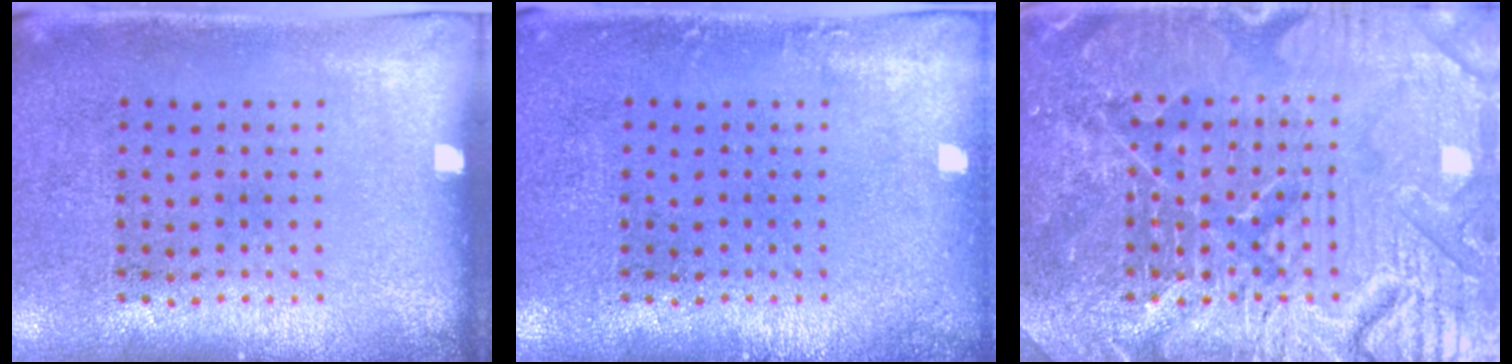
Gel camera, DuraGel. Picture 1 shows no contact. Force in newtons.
{"total": 0.7, "press": 0.7, "slide": 0.1}
{"total": 7.8, "press": 7.7, "slide": 1.0}